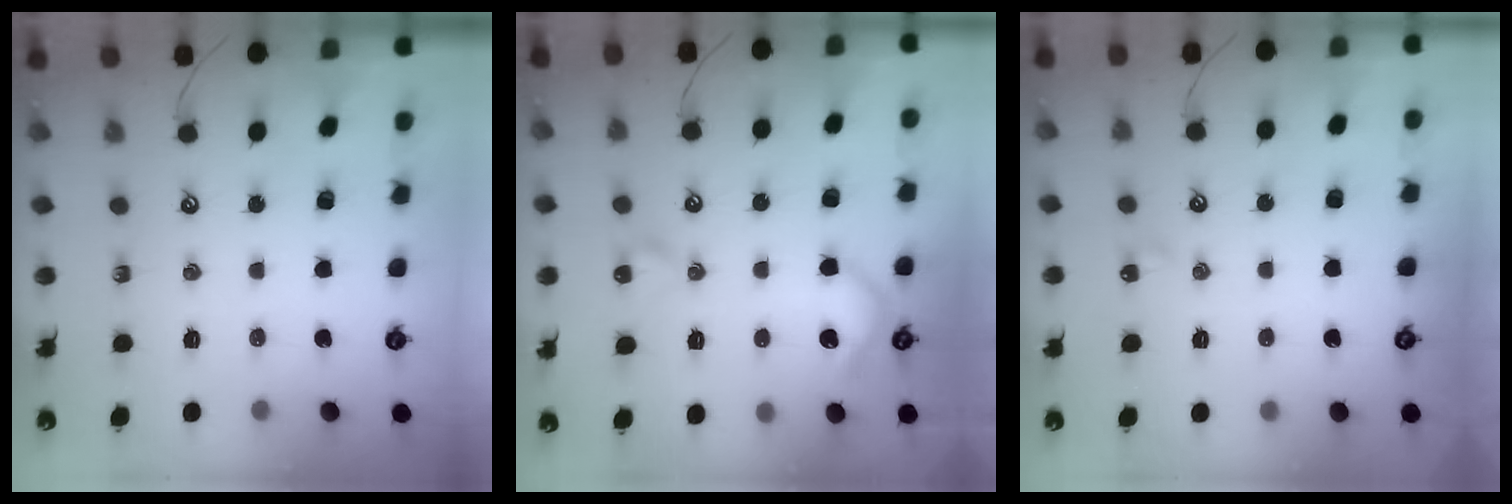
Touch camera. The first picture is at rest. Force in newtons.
{"total": 7.5, "press": 7.4, "slide": 1.0}
{"total": 2.0, "press": 2.0, "slide": 0.4}